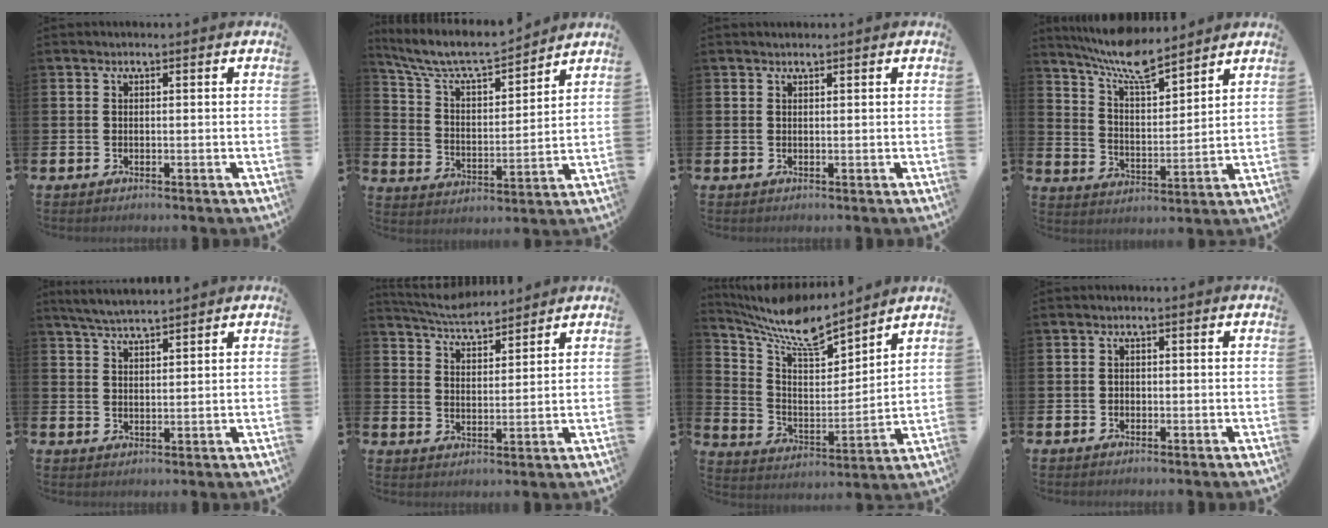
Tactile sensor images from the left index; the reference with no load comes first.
{"total": 8.2, "force": [7.6, 1.5, 2.6], "torque": [-0.091, -0.051, 0.132]}
{"total": 0.6, "force": [0.6, 0.0, 0.1], "torque": [-0.001, 0.001, 0.011]}
{"total": 9.0, "force": [8.3, 1.5, 3.3], "torque": [-0.099, -0.043, 0.151]}
{"total": 4.3, "force": [4.2, 0.1, 1.0], "torque": [-0.037, -0.013, 0.078]}
{"total": 5.2, "force": [5.1, 0.5, 0.8], "torque": [-0.038, -0.025, 0.092]}
{"total": 9.7, "force": [8.8, 1.8, 3.8], "torque": [-0.115, -0.057, 0.154]}
{"total": 0.6, "force": [-0.2, 0.6, 0.1], "torque": [-0.002, 0.005, -0.006]}